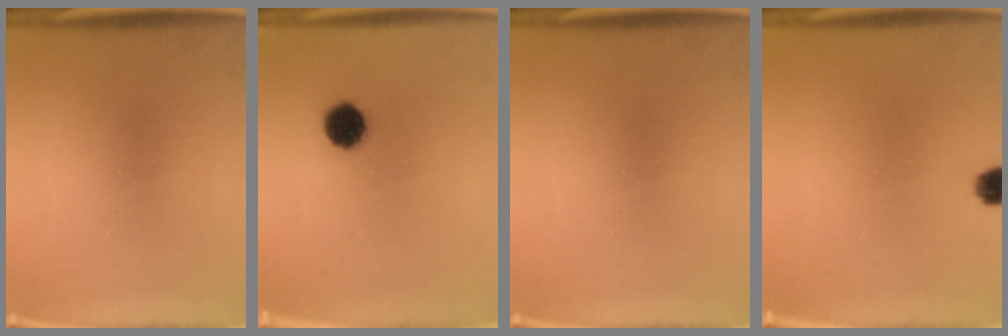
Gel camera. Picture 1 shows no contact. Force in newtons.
{"total": 7.2}
{"total": 0.0}
{"total": 3.2}